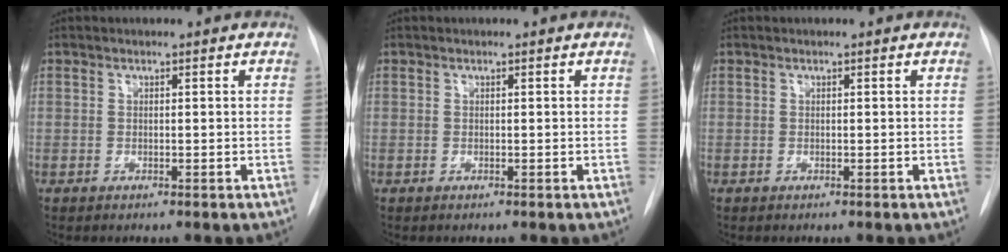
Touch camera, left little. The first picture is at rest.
{"total": 0.0}
{"total": 0.0}